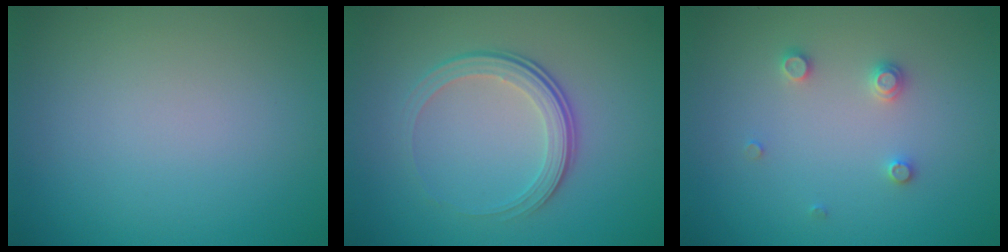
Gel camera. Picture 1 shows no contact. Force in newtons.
{"total": 3.8, "press": 2.7, "slide": 2.7}
{"total": 1.5, "press": 1.5, "slide": 0.2}